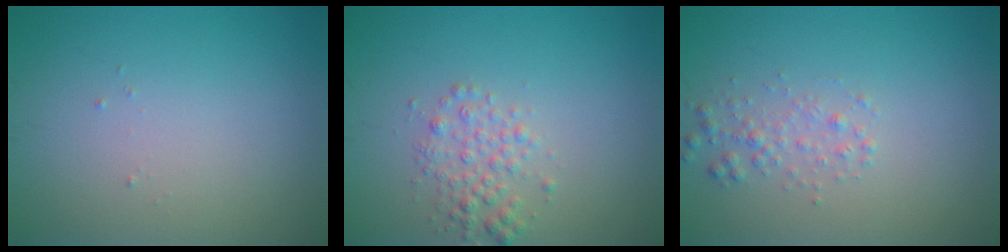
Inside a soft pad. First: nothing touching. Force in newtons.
{"total": 2.2, "press": 2.2, "slide": 0.0}
{"total": 1.6, "press": 1.6, "slide": 0.0}